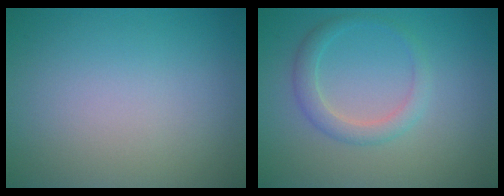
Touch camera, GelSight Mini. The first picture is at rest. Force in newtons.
{"total": 2.2, "press": 2.2, "slide": 0.2}